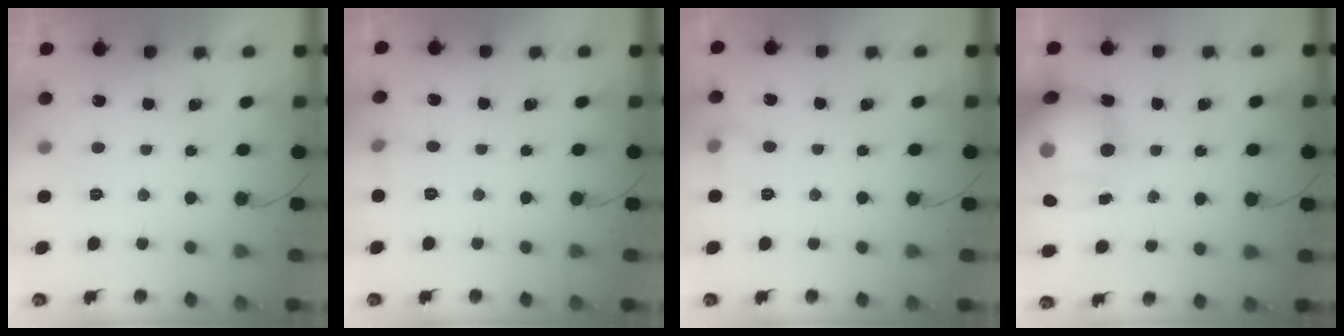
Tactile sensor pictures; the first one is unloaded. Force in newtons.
{"total": 4.7, "press": 4.5, "slide": 1.5}
{"total": 5.8, "press": 5.6, "slide": 1.4}
{"total": 17.9, "press": 17.4, "slide": 4.2}